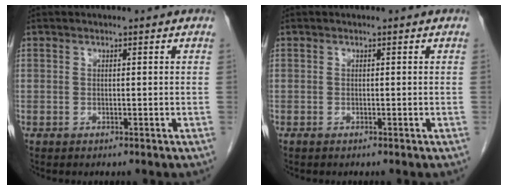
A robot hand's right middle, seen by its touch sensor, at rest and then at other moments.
{"total": 0.0}